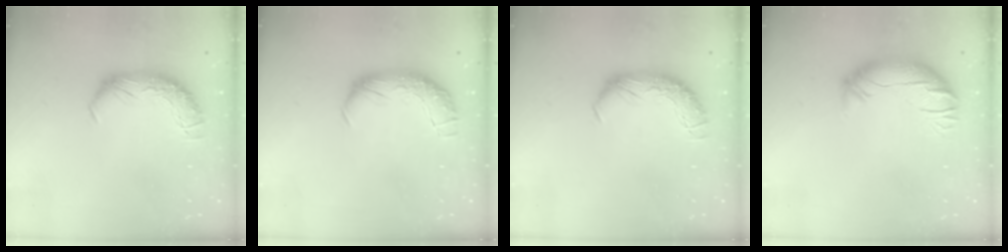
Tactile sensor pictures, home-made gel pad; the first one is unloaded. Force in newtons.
{"total": 2.4, "press": 1.1, "slide": 2.2}
{"total": 0.0}
{"total": 2.6, "press": 0.9, "slide": 2.5}